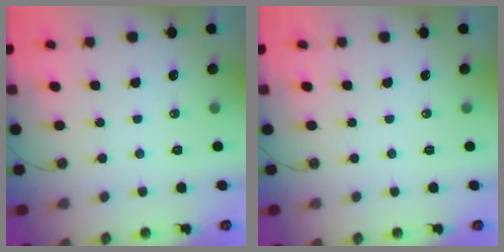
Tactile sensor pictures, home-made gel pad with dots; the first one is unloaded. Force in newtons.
{"total": 0.0}